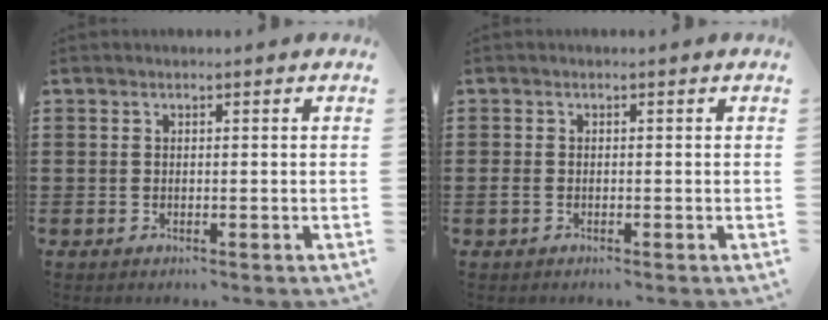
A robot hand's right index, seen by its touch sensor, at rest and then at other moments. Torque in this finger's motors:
{"motor_torque": [1.06, 1.08, 0.15, 0.04]}